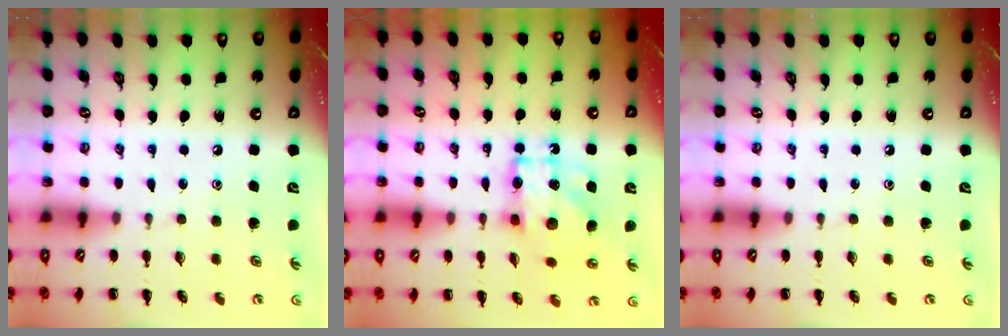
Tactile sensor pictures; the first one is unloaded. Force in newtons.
{"total": 12.3, "press": 12.2, "slide": 1.5}
{"total": 0.0}